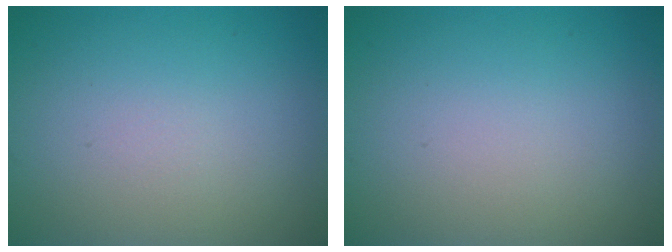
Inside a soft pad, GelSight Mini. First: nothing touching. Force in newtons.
{"total": 0.0}